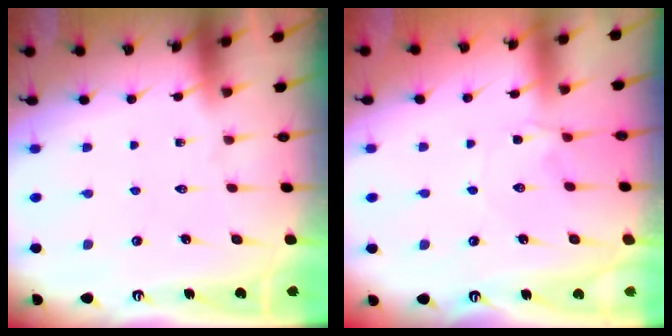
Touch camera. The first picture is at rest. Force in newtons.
{"total": 1.8, "press": 1.8, "slide": 0.4}